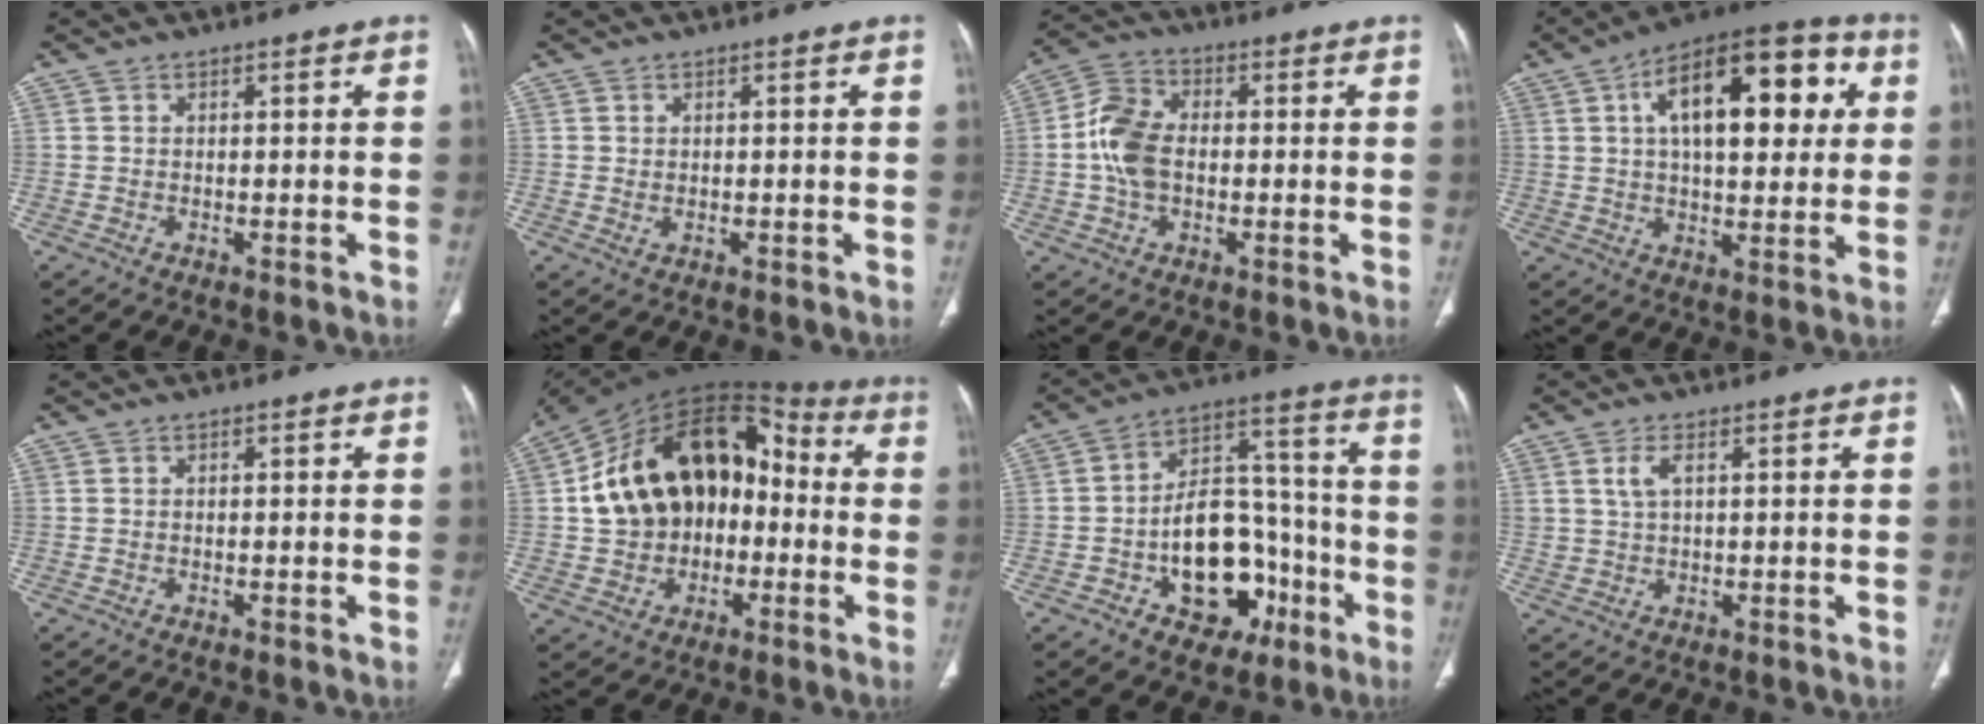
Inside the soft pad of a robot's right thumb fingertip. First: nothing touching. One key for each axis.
{"total": 1.1, "fx": 0.1, "fy": 0.8, "fz": 0.8, "tx": -0.017, "ty": -0.001, "tz": 0.005}
{"total": 9.6, "fx": -0.5, "fy": 6.4, "fz": 7.1, "tx": -0.138, "ty": 0.021, "tz": -0.016}
{"total": 21.1, "fx": 5.6, "fy": 10.2, "fz": 17.5, "tx": -0.228, "ty": 0.018, "tz": 0.074}
{"total": 0.0}
{"total": 23.3, "fx": -0.1, "fy": 16.4, "fz": 16.5, "tx": -0.254, "ty": 0.048, "tz": -0.004}
{"total": 18.5, "fx": -6.4, "fy": 12.2, "fz": 12.4, "tx": -0.134, "ty": 0.058, "tz": -0.088}
{"total": 3.2, "fx": 1.2, "fy": 1.6, "fz": 2.5, "tx": -0.051, "ty": -0.001, "tz": 0.030}